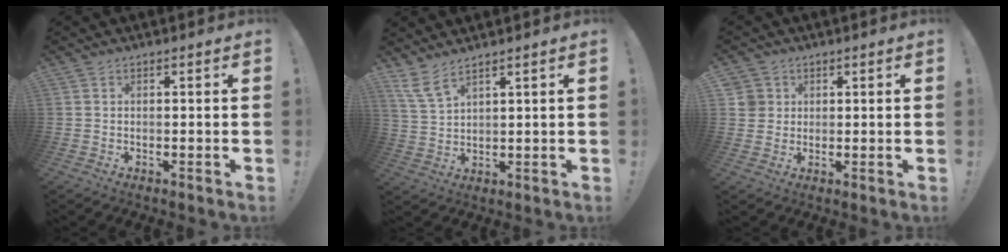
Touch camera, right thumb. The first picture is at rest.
{"total": 6.3, "force": [4.8, 1.5, 3.8], "torque": [-0.076, -0.022, 0.092]}
{"total": 4.3, "force": [1.2, 4.0, 0.7], "torque": [-0.010, 0.000, 0.025]}